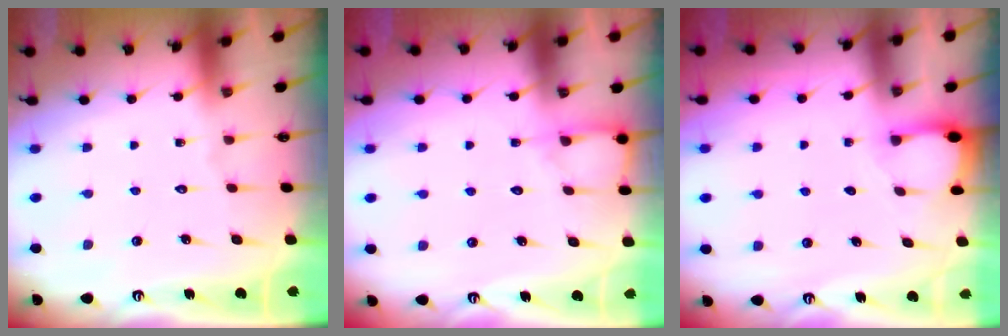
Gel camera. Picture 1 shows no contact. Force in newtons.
{"total": 6.0, "press": 6.0, "slide": 0.5}
{"total": 2.1, "press": 2.1, "slide": 0.3}